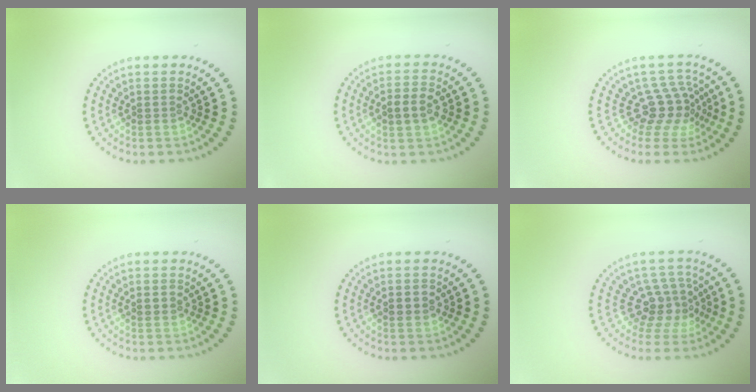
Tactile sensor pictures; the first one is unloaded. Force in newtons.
{"total": 2.6, "press": 2.6, "slide": 0.3}
{"total": 3.6, "press": 2.6, "slide": 2.4}
{"total": 1.3, "press": 1.3, "slide": 0.1}
{"total": 1.8, "press": 1.8, "slide": 0.1}
{"total": 3.8, "press": 2.8, "slide": 2.6}